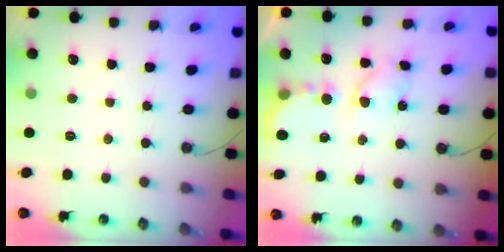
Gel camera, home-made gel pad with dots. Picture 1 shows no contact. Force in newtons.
{"total": 6.7, "press": 6.7, "slide": 0.2}